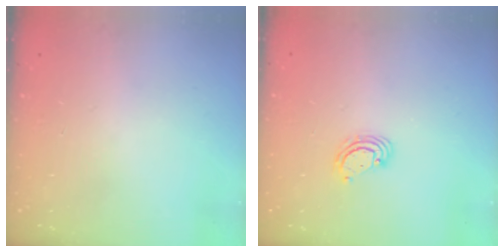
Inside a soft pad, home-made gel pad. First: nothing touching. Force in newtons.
{"total": 2.9, "press": 2.9, "slide": 0.3}